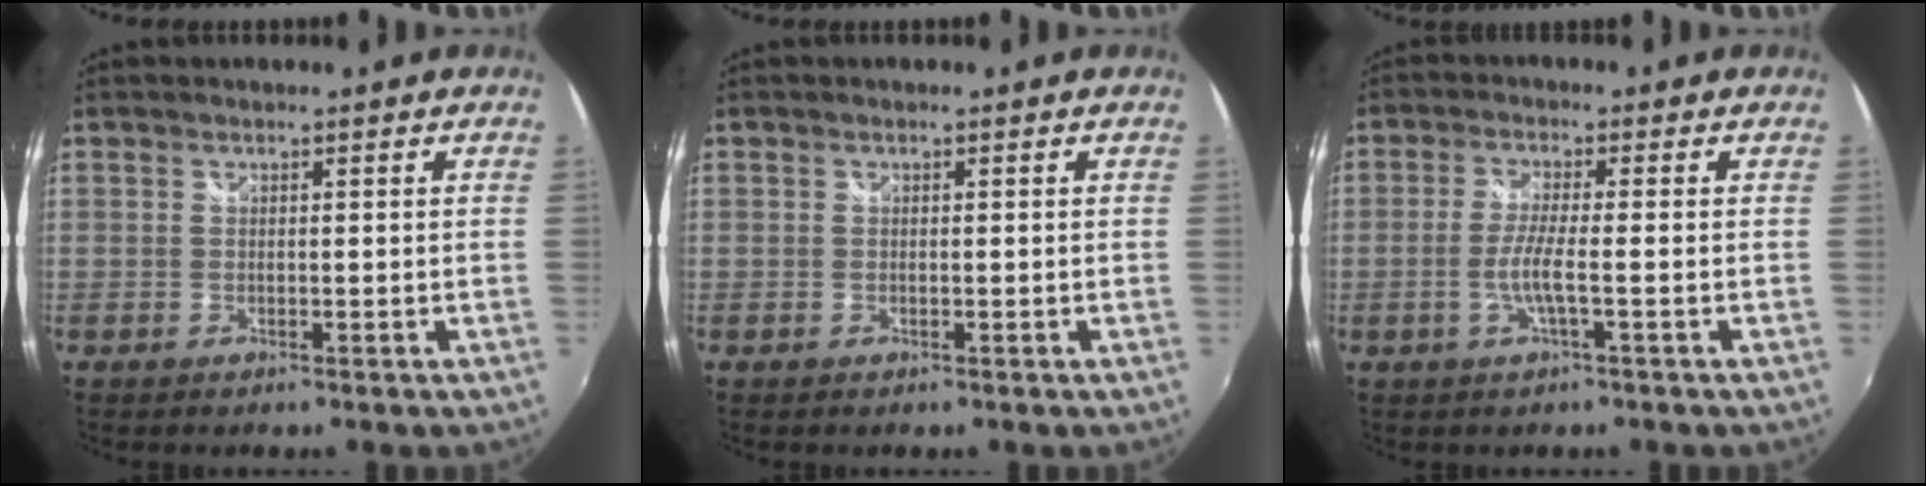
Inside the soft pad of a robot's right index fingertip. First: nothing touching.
{"total": 0.0}
{"total": 4.3, "force": [-1.4, -0.3, 4.1], "torque": [-0.087, -0.004, -0.029]}